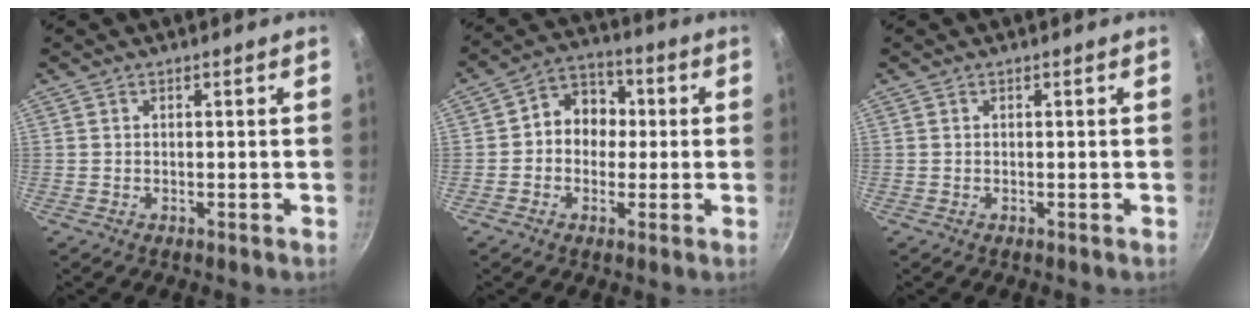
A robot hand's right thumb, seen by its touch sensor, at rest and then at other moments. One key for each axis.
{"total": 9.1, "fx": 0.3, "fy": 7.6, "fz": 4.9, "tx": -0.026, "ty": 0.022, "tz": -0.012}
{"total": 0.0}